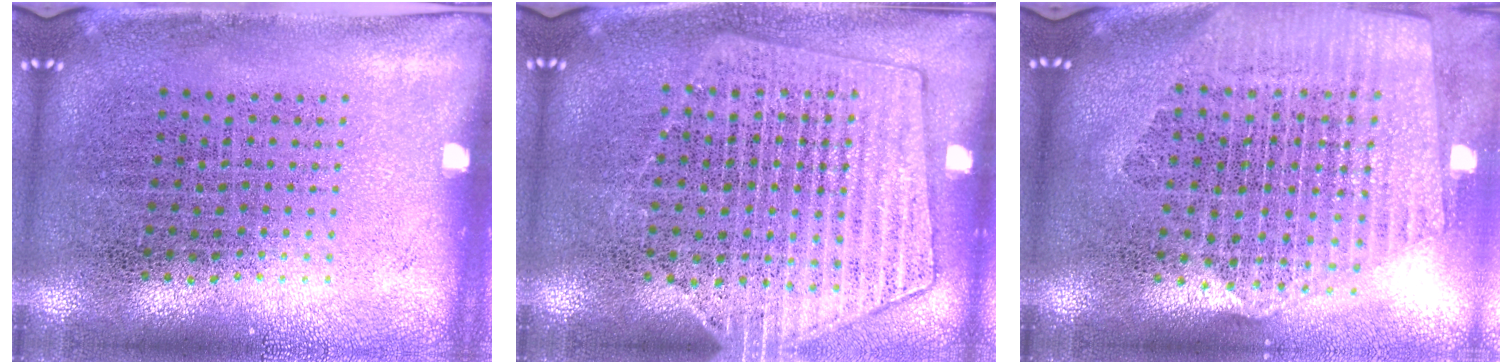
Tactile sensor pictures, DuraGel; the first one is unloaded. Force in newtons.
{"total": 1.4, "press": 1.3, "slide": 0.5}
{"total": 2.3, "press": 2.0, "slide": 1.1}